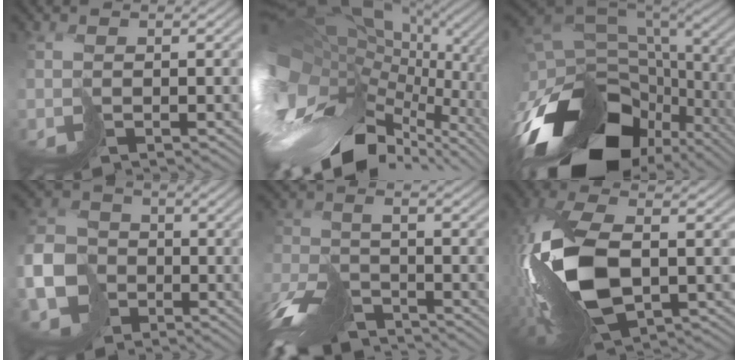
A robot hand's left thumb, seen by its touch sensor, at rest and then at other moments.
{"total": 19.0, "force": [-2.9, 13.0, 13.5], "torque": [-0.287, -0.033, -0.030]}
{"total": 18.1, "force": [-9.1, 11.6, 10.5], "torque": [-0.243, -0.041, -0.125]}
{"total": 7.6, "force": [-3.2, 6.4, 2.7], "torque": [-0.076, -0.013, -0.074]}
{"total": 10.1, "force": [-8.6, 3.3, 4.2], "torque": [-0.094, -0.015, -0.166]}
{"total": 12.6, "force": [-2.0, 5.9, 11.0], "torque": [-0.255, -0.002, -0.040]}